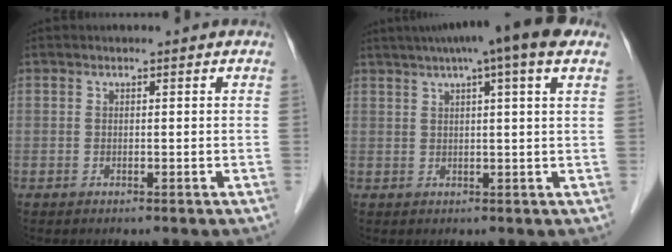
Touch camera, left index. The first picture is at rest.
{"total": 10.7, "force": [6.8, 0.3, 8.3], "torque": [-0.128, 0.035, 0.087]}